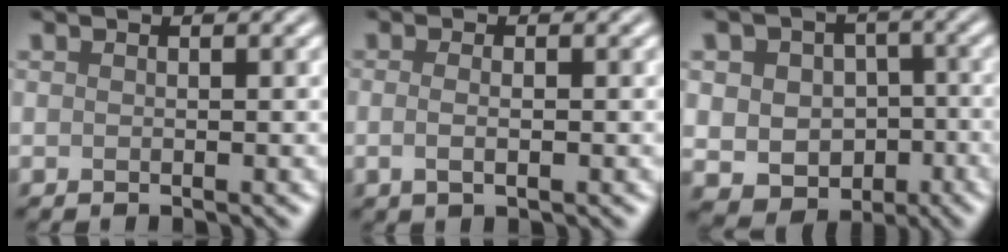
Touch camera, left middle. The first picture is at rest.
{"total": 1.7, "force": [-0.2, 0.7, 1.5], "torque": [-0.028, -0.005, -0.005]}
{"total": 7.8, "force": [-0.9, 6.5, 4.3], "torque": [-0.050, 0.010, -0.029]}